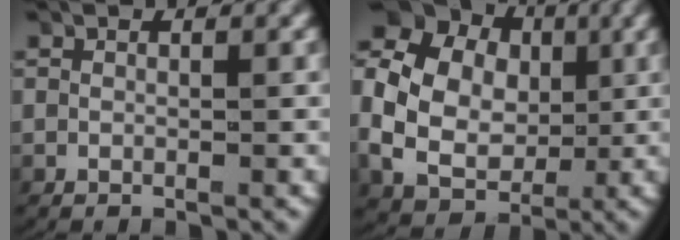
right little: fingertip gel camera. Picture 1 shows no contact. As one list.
[{"total": 12.7, "force": [1.2, 10.9, 6.5], "torque": [-0.149, -0.012, 0.015]}]